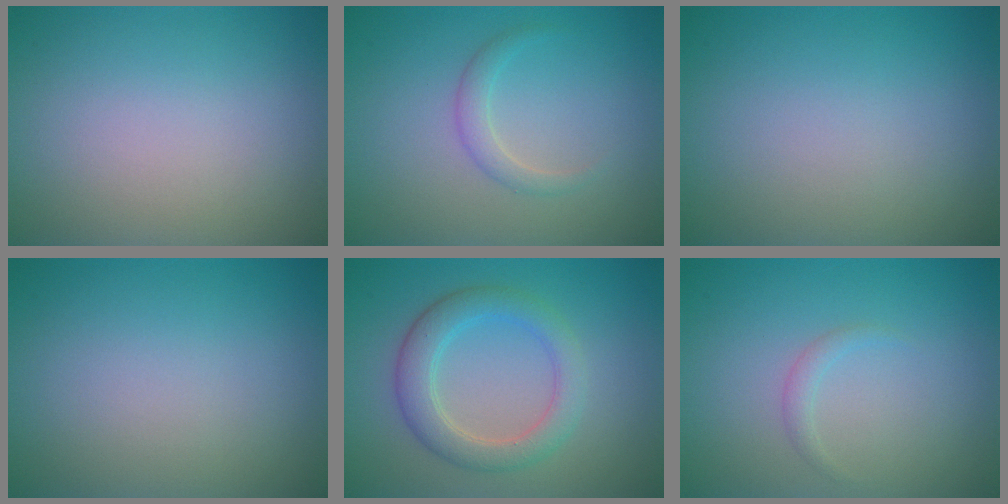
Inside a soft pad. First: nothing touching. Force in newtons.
{"total": 1.5, "press": 1.5, "slide": 0.1}
{"total": 0.0}
{"total": 0.0}
{"total": 3.9, "press": 3.9, "slide": 0.1}
{"total": 0.9, "press": 0.9, "slide": 0.0}